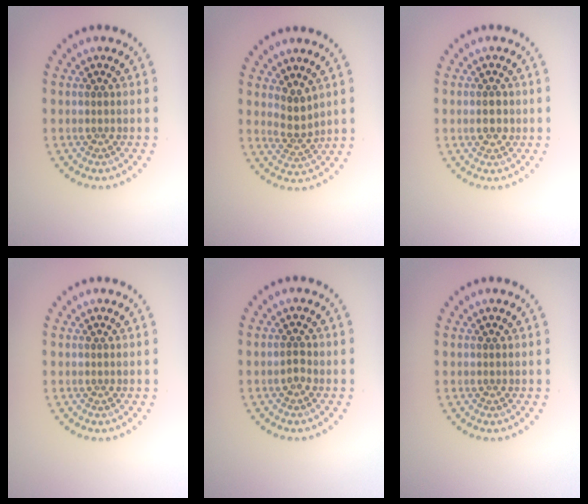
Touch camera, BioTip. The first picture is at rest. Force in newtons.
{"total": 2.2, "press": 1.6, "slide": 1.4}
{"total": 2.0, "press": 2.0, "slide": 0.1}
{"total": 0.0}
{"total": 1.0, "press": 0.9, "slide": 0.5}
{"total": 0.0}